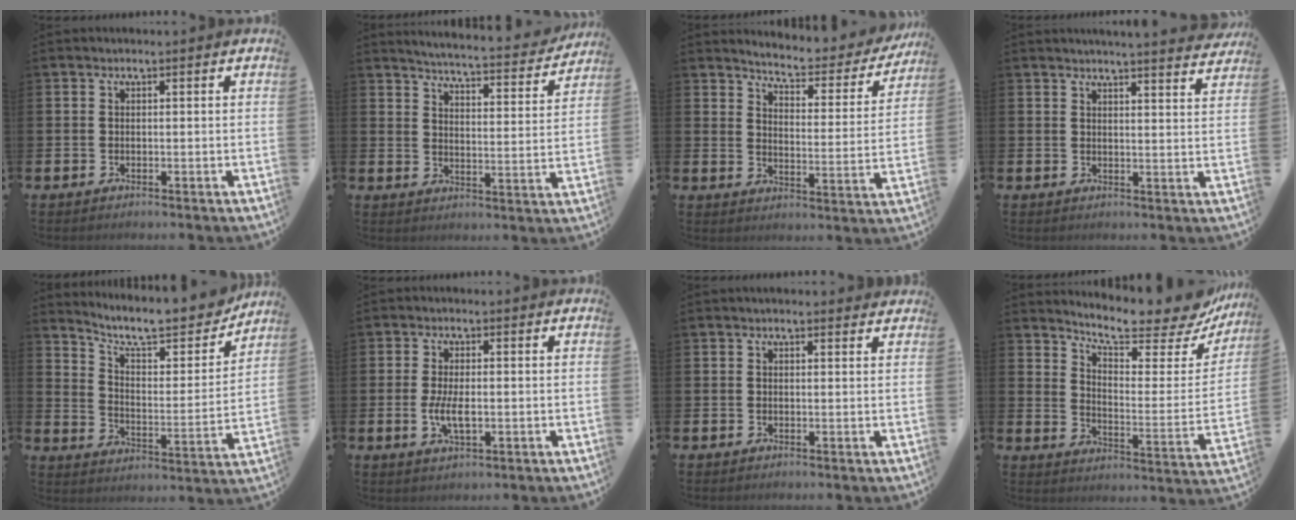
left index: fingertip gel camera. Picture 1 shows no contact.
{"total": 5.1, "force": [5.0, 0.1, 1.2], "torque": [-0.041, -0.042, 0.081]}
{"total": 4.8, "force": [4.6, 0.7, 1.0], "torque": [-0.044, -0.040, 0.073]}
{"total": 3.9, "force": [3.9, -0.6, 0.3], "torque": [-0.007, -0.027, 0.068]}
{"total": 9.8, "force": [8.6, 2.3, 3.9], "torque": [-0.102, -0.063, 0.148]}
{"total": 3.9, "force": [-0.4, 1.7, 3.5], "torque": [-0.072, 0.001, -0.010]}
{"total": 1.1, "force": [1.1, 0.2, 0.2], "torque": [0.002, 0.000, 0.018]}
{"total": 9.5, "force": [8.8, 1.8, 3.2], "torque": [-0.072, -0.073, 0.149]}